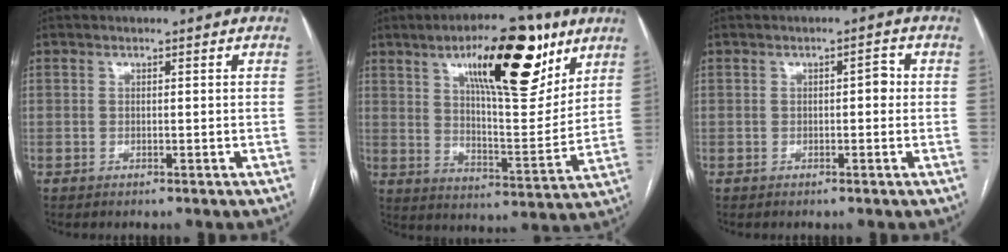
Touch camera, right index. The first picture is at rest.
{"total": 19.6, "force": [10.6, 5.3, 15.6], "torque": [-0.230, 0.004, 0.167]}
{"total": 1.9, "force": [0.1, 0.8, 1.8], "torque": [-0.019, 0.014, 0.000]}